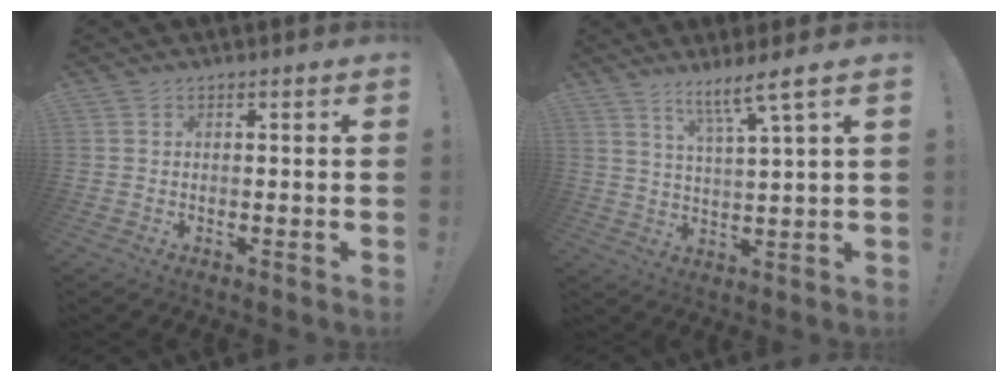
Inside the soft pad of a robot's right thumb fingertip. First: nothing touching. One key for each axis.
{"total": 7.3, "fx": 5.3, "fy": -0.7, "fz": 5.0, "tx": -0.077, "ty": -0.034, "tz": 0.081}